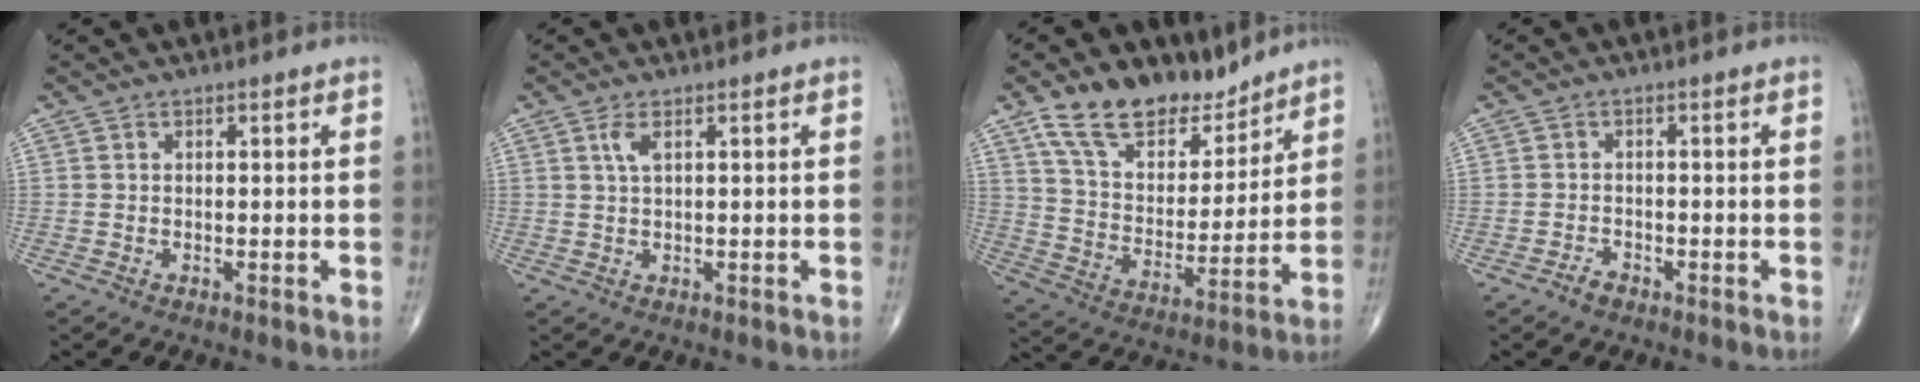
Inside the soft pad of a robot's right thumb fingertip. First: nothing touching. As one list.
[{"total": 2.1, "force": [0.9, 0.6, 1.8], "torque": [-0.044, 0.002, 0.022]}, {"total": 15.4, "force": [11.3, 7.8, 6.9], "torque": [-0.083, -0.065, 0.210]}, {"total": 1.8, "force": [-1.3, 1.0, 0.7], "torque": [-0.013, 0.005, -0.025]}]